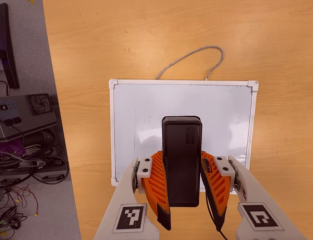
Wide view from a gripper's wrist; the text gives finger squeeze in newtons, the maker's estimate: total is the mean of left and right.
{"total": 6.9, "left": 5.6, "right": 8.1}